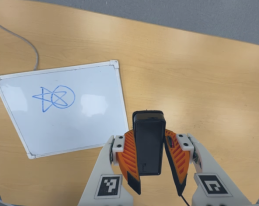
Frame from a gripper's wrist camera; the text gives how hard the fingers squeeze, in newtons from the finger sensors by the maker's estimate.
{"total": 8.9, "left": 7.5, "right": 10.3}